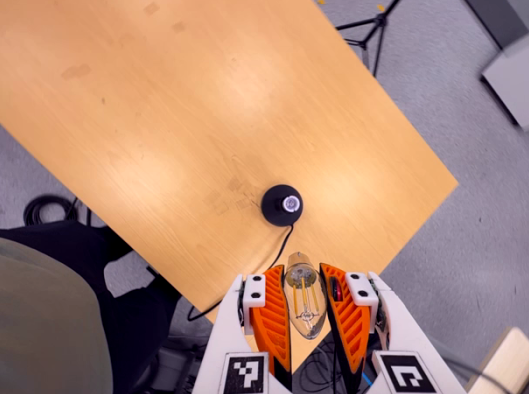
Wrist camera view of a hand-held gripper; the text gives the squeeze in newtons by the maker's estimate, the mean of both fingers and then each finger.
{"total": 21.4, "left": 22.9, "right": 19.9}